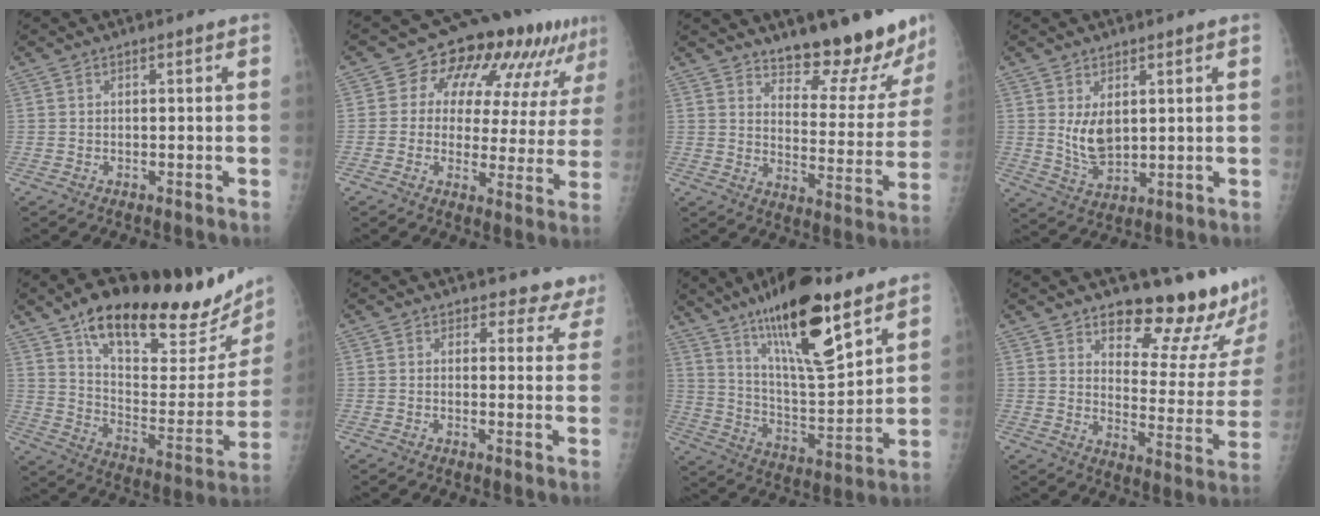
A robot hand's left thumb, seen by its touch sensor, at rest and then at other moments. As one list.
[{"total": 17.3, "force": [8.4, 9.2, 12.0], "torque": [-0.121, -0.003, 0.108]}, {"total": 14.2, "force": [12.8, 3.8, 4.9], "torque": [-0.017, -0.118, 0.170]}, {"total": 6.4, "force": [1.8, 3.9, 4.6], "torque": [-0.071, -0.023, 0.047]}, {"total": 29.5, "force": [20.7, 9.8, 18.6], "torque": [-0.242, -0.067, 0.312]}, {"total": 6.2, "force": [5.3, 3.2, -0.3], "torque": [0.049, -0.024, 0.035]}, {"total": 21.7, "force": [13.6, 5.9, 15.8], "torque": [-0.245, -0.066, 0.237]}, {"total": 19.1, "force": [15.4, 6.1, 9.5], "torque": [-0.072, -0.134, 0.197]}]